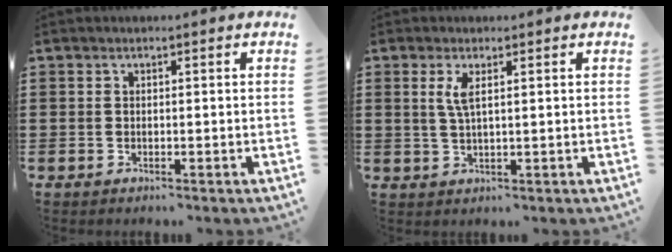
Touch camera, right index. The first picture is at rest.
{"total": 2.8, "force": [1.0, 0.5, 2.5], "torque": [-0.055, 0.002, 0.017]}